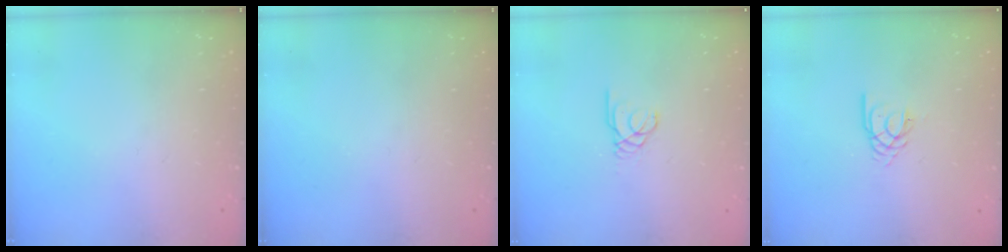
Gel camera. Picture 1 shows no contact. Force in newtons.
{"total": 0.0}
{"total": 1.7, "press": 1.7, "slide": 0.2}
{"total": 2.1, "press": 2.1, "slide": 0.3}